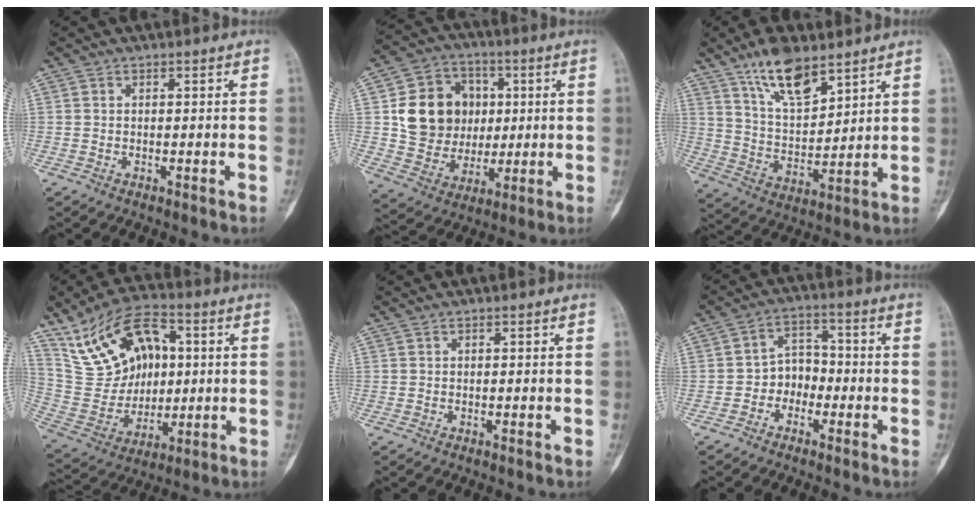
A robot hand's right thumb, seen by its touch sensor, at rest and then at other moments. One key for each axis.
{"total": 15.8, "fx": 2.3, "fy": 13.6, "fz": 7.7, "tx": -0.092, "ty": 0.008, "tz": 0.050}
{"total": 12.2, "fx": 8.3, "fy": 4.8, "fz": 7.5, "tx": -0.119, "ty": -0.049, "tz": 0.162}
{"total": 19.1, "fx": 6.0, "fy": 12.9, "fz": 12.8, "tx": -0.194, "ty": 0.005, "tz": 0.122}
{"total": 0.0}
{"total": 5.5, "fx": -2.1, "fy": 4.4, "fz": 2.5, "tx": -0.009, "ty": 0.029, "tz": -0.048}